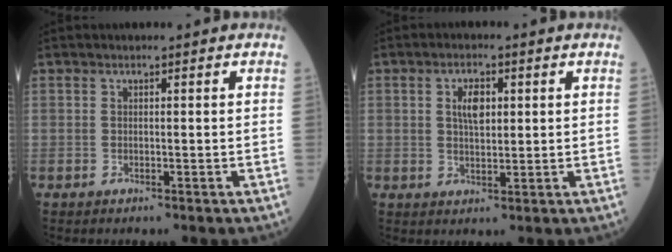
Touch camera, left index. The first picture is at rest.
{"total": 4.5, "force": [1.2, 2.0, 3.8], "torque": [-0.074, 0.004, 0.021]}